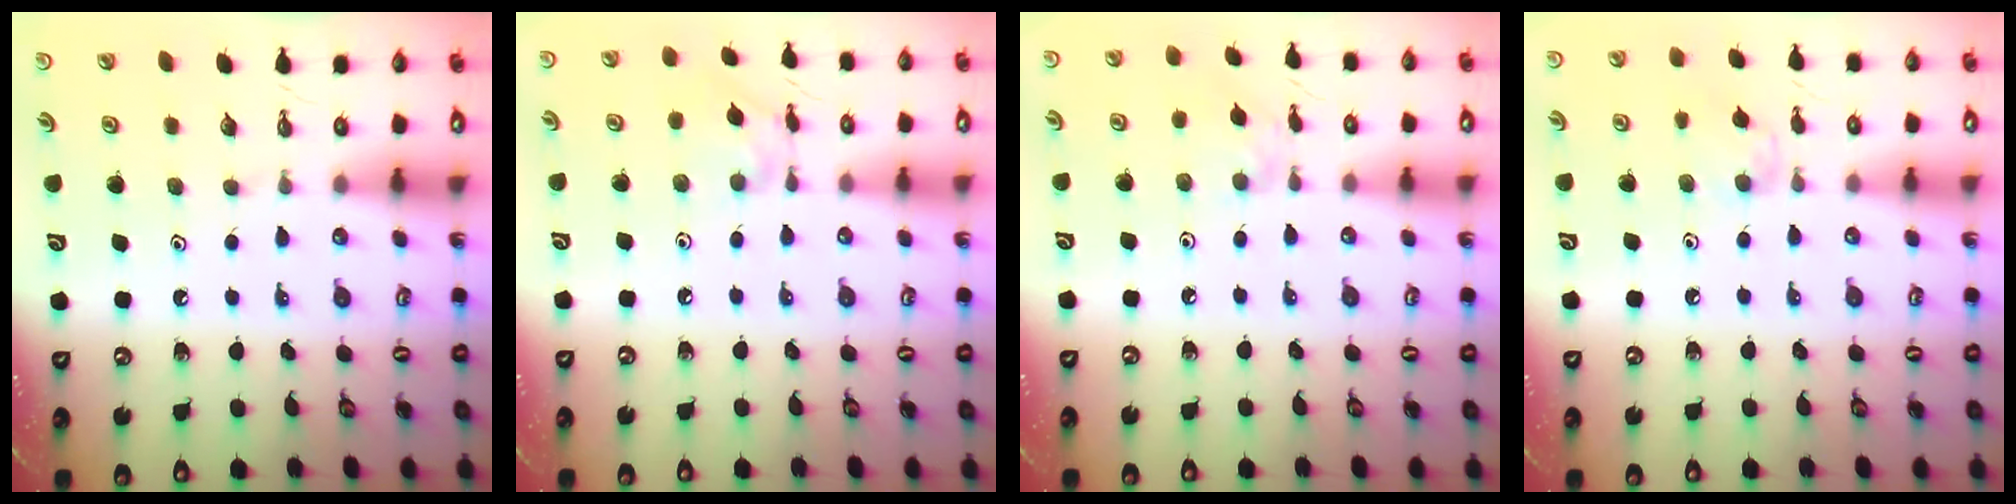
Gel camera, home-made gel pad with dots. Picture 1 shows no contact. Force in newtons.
{"total": 8.5, "press": 8.5, "slide": 0.5}
{"total": 1.9, "press": 1.8, "slide": 0.5}
{"total": 7.1, "press": 7.0, "slide": 0.8}